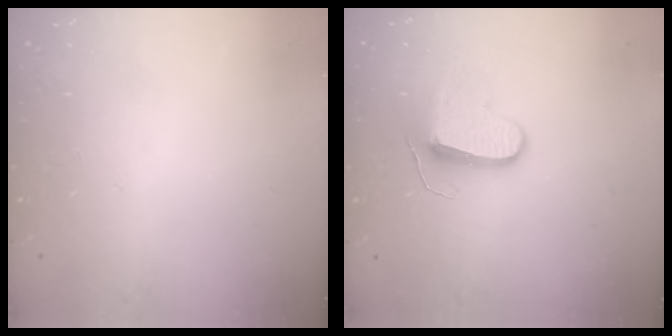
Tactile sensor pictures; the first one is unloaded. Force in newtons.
{"total": 8.9, "press": 8.9, "slide": 0.1}